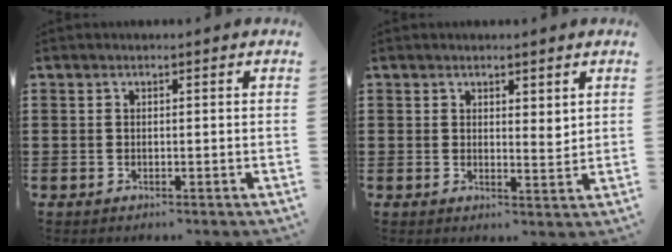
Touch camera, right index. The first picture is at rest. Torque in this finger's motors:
{"motor_torque": [-0.17, 0.11, 0.11, 0.00]}